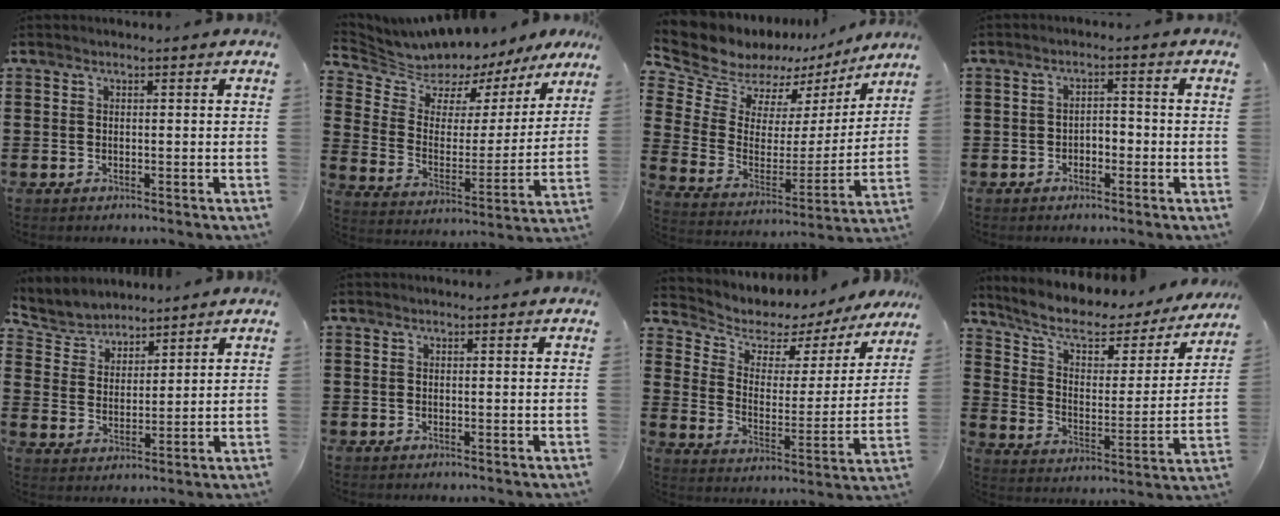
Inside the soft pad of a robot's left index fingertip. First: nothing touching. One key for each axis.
{"total": 6.7, "fx": 6.5, "fy": 1.8, "fz": 0.0, "tx": -0.047, "ty": -0.059, "tz": 0.113}
{"total": 8.8, "fx": 7.6, "fy": 4.2, "fz": 1.0, "tx": -0.064, "ty": -0.061, "tz": 0.135}
{"total": 1.8, "fx": -1.3, "fy": 1.0, "fz": 0.8, "tx": -0.022, "ty": 0.003, "tz": -0.030}
{"total": 4.5, "fx": 4.2, "fy": 1.5, "fz": -0.3, "tx": -0.021, "ty": -0.016, "tz": 0.076}
{"total": 0.0}
{"total": 4.9, "fx": 4.0, "fy": 2.5, "fz": 1.3, "tx": -0.045, "ty": -0.035, "tz": 0.062}
{"total": 7.3, "fx": 4.9, "fy": 3.3, "fz": 4.4, "tx": -0.098, "ty": -0.028, "tz": 0.078}